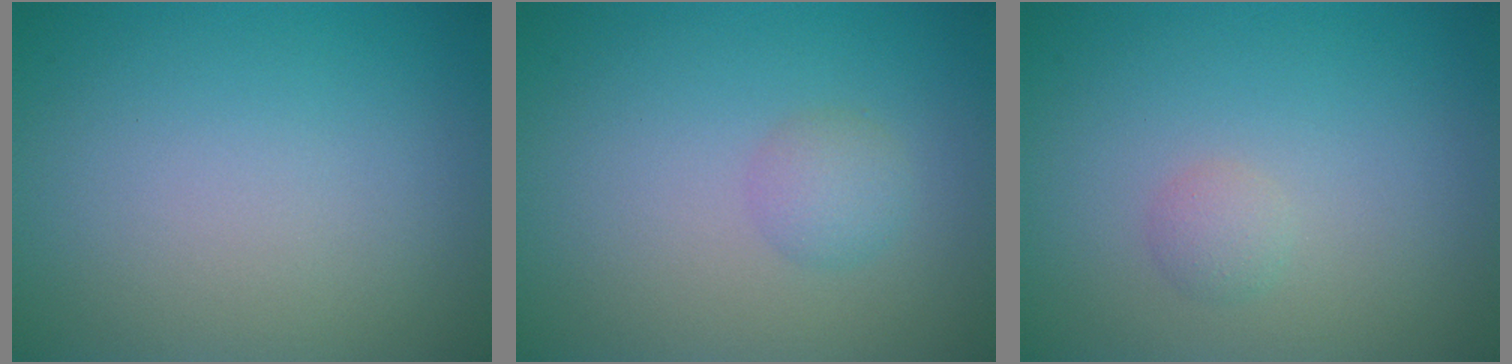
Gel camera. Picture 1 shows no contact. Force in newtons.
{"total": 1.6, "press": 1.6, "slide": 0.1}
{"total": 1.0, "press": 1.0, "slide": 0.0}